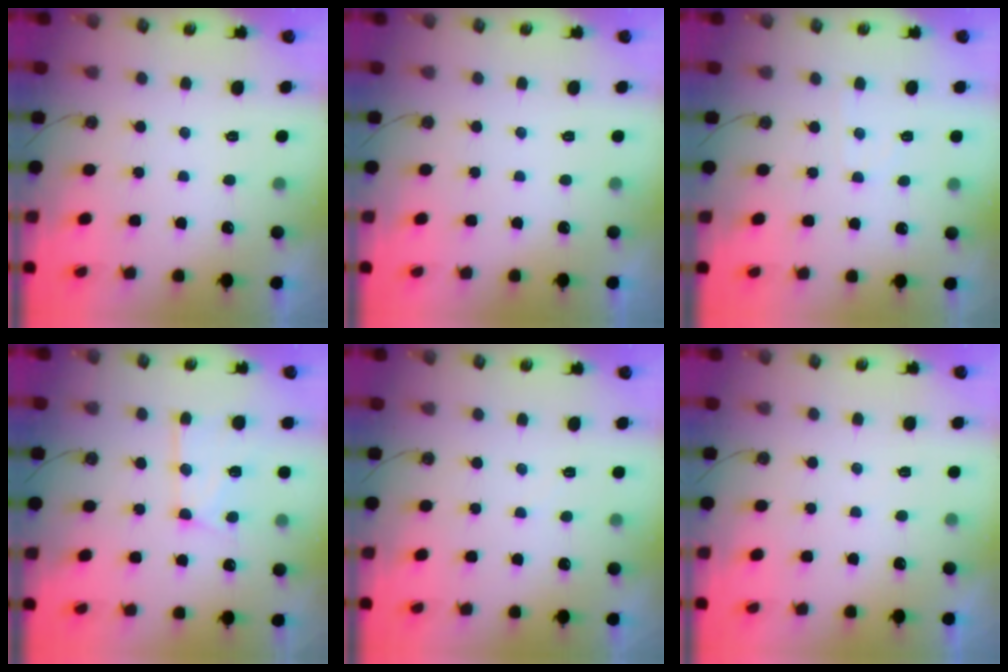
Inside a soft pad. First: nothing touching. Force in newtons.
{"total": 0.0}
{"total": 3.2, "press": 3.1, "slide": 0.4}
{"total": 13.5, "press": 13.5, "slide": 0.9}
{"total": 3.3, "press": 3.2, "slide": 0.4}
{"total": 3.0, "press": 3.0, "slide": 0.3}